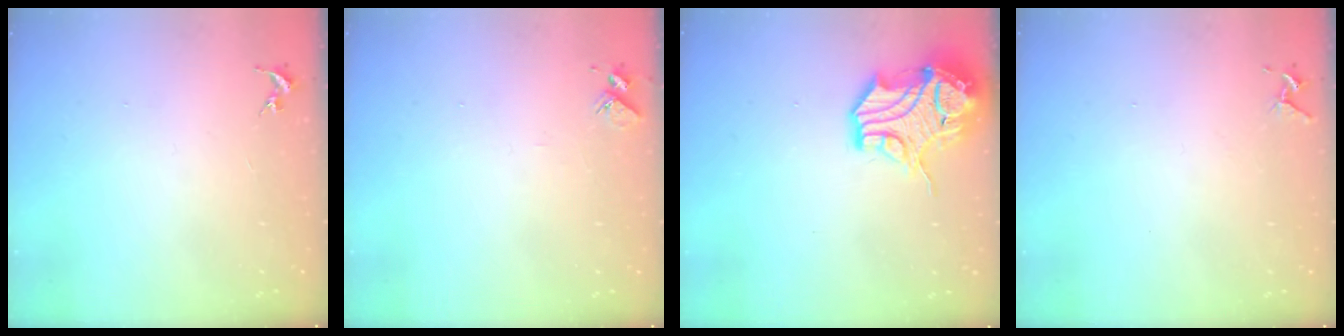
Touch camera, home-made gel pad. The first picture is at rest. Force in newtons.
{"total": 5.4, "press": 5.3, "slide": 0.6}
{"total": 17.4, "press": 17.2, "slide": 2.2}
{"total": 4.3, "press": 4.3, "slide": 0.5}